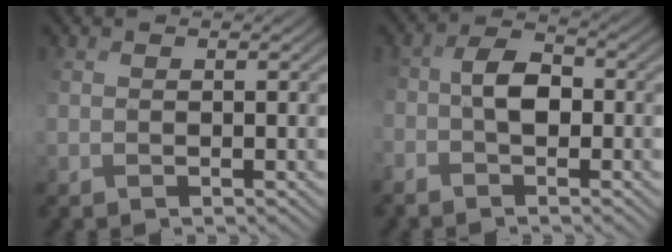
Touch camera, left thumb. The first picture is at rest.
{"total": 4.0, "force": [-1.0, 2.0, 3.3], "torque": [-0.069, 0.009, -0.025]}